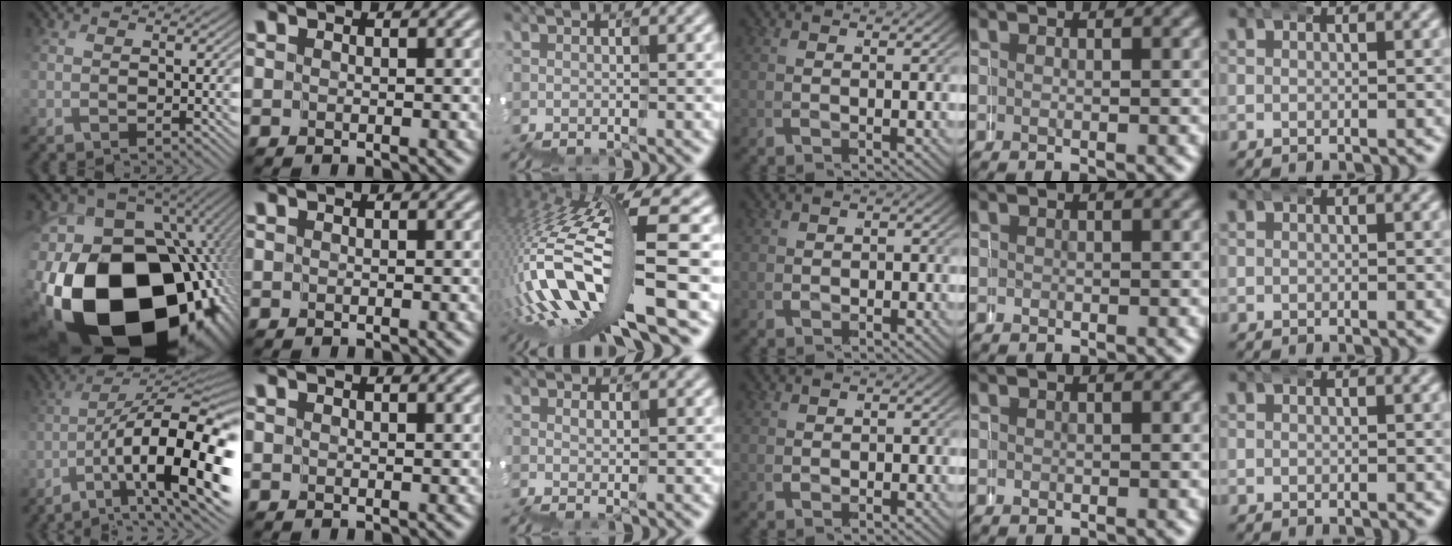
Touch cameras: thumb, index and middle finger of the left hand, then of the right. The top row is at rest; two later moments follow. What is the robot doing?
{"motion": "wrap", "object": "duck tape"}